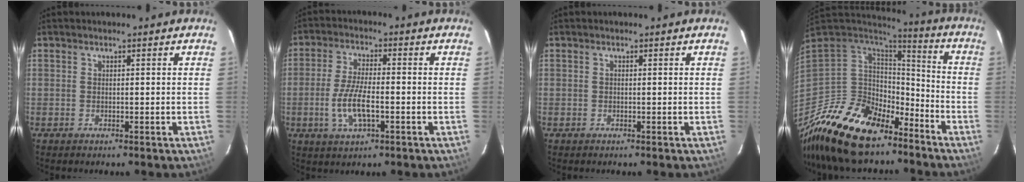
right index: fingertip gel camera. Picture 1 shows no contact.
{"total": 8.4, "force": [-2.4, 2.9, 7.5], "torque": [-0.156, -0.005, -0.046]}
{"total": 0.0}
{"total": 20.2, "force": [-14.2, 10.2, 10.0], "torque": [-0.227, -0.008, -0.235]}